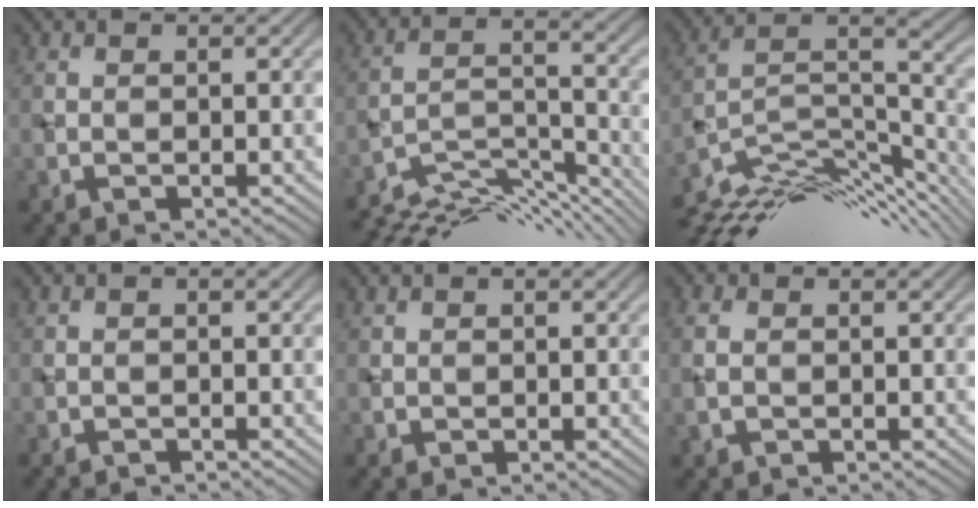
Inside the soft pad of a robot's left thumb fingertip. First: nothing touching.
{"total": 9.9, "force": [-8.2, 2.7, 4.8], "torque": [-0.093, -0.008, -0.140]}
{"total": 13.2, "force": [-9.0, 4.3, 8.7], "torque": [-0.173, -0.003, -0.146]}
{"total": 0.6, "force": [-0.6, 0.0, 0.0], "torque": [0.002, 0.000, -0.014]}
{"total": 0.6, "force": [0.2, 0.6, 0.1], "torque": [0.000, -0.002, 0.005]}
{"total": 2.0, "force": [-0.1, 1.4, 1.5], "torque": [-0.048, 0.001, -0.004]}